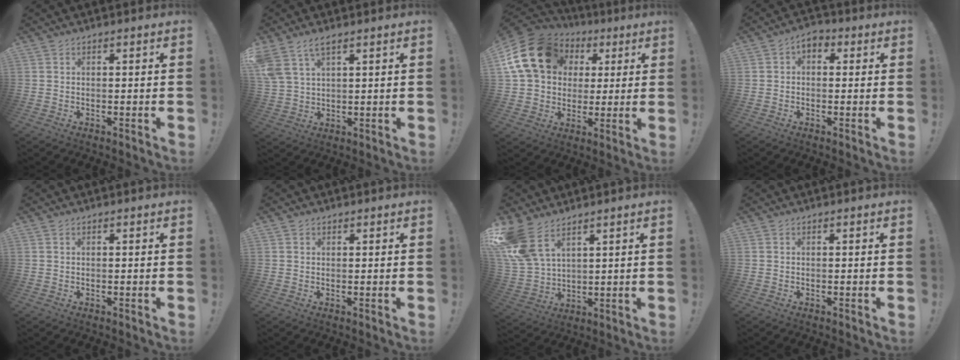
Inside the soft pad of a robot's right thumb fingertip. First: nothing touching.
{"total": 6.6, "force": [4.5, 2.8, 4.0], "torque": [-0.077, -0.014, 0.089]}
{"total": 20.5, "force": [6.7, 15.7, 11.2], "torque": [-0.189, -0.019, 0.139]}
{"total": 3.9, "force": [0.4, 2.6, 2.8], "torque": [-0.037, 0.002, 0.006]}
{"total": 0.0}
{"total": 0.8, "force": [0.6, 0.6, 0.0], "torque": [0.005, -0.002, 0.011]}
{"total": 12.4, "force": [7.9, 6.5, 7.0], "torque": [-0.152, -0.041, 0.156]}
{"total": 0.0}